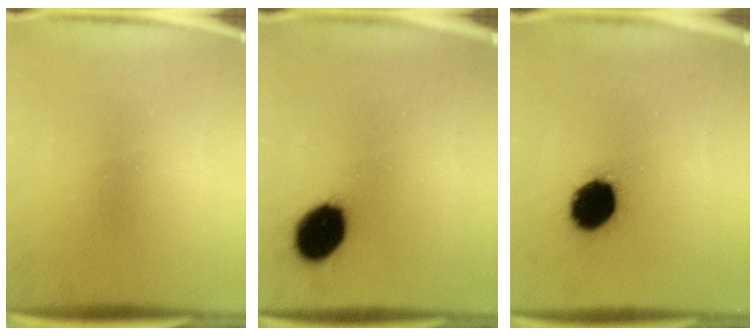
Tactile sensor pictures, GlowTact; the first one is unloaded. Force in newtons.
{"total": 12.9}
{"total": 14.0}